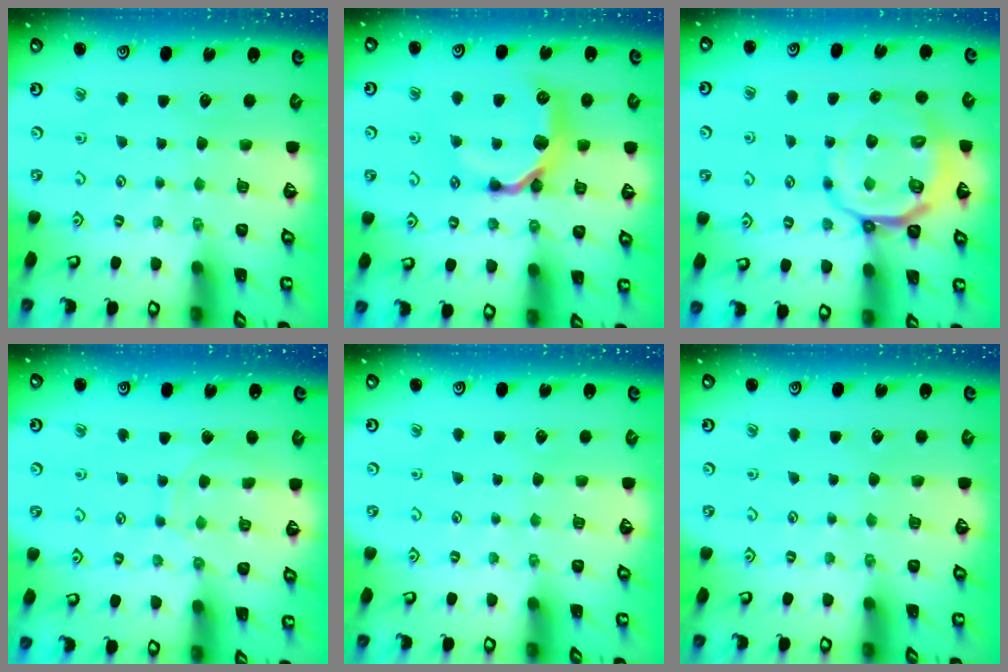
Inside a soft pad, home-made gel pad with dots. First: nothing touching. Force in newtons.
{"total": 11.9, "press": 11.9, "slide": 0.6}
{"total": 11.9, "press": 11.6, "slide": 2.6}
{"total": 8.1, "press": 8.1, "slide": 0.6}
{"total": 0.0}
{"total": 0.0}